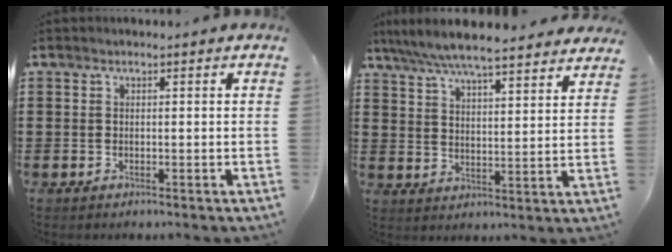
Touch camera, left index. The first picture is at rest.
{"total": 6.9, "force": [6.4, 0.5, 2.3], "torque": [-0.070, -0.030, 0.114]}